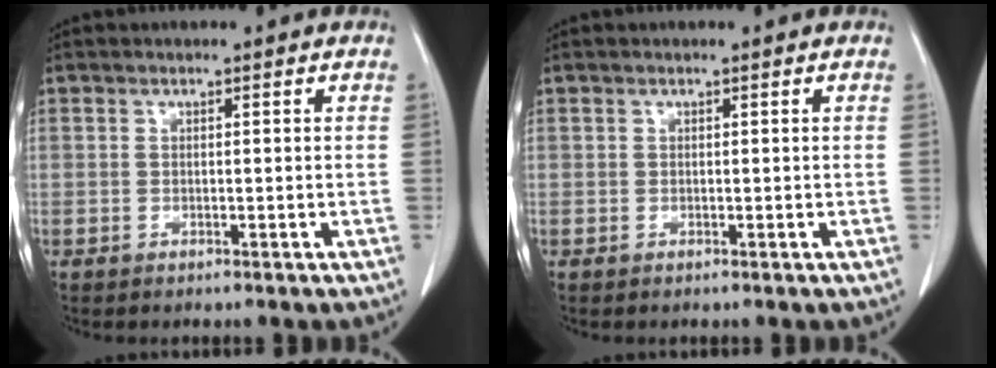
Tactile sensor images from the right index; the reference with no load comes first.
{"total": 0.0}